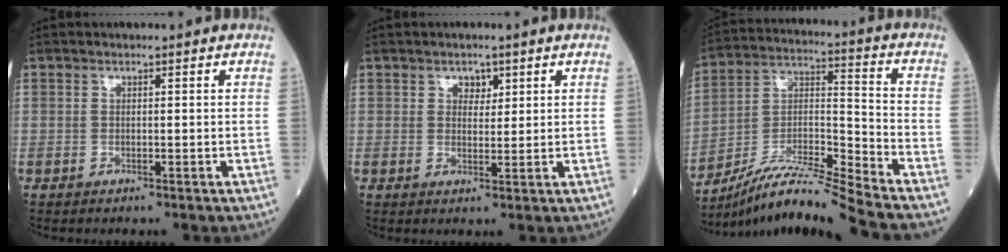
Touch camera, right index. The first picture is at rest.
{"total": 2.2, "force": [1.2, 1.5, 1.1], "torque": [-0.011, 0.000, 0.018]}
{"total": 13.4, "force": [-12.3, -2.1, 4.9], "torque": [-0.088, 0.010, -0.224]}